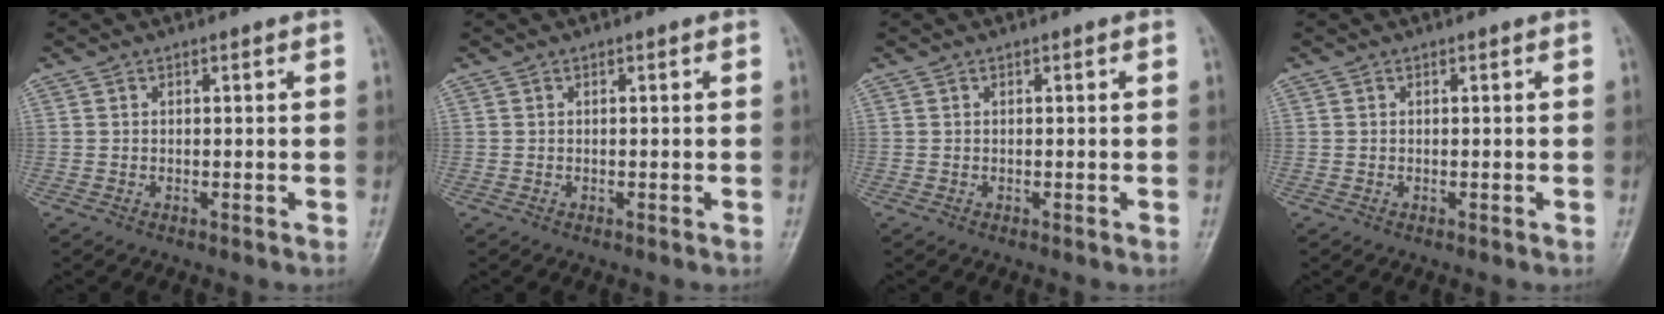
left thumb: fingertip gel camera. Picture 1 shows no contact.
{"total": 0.0}
{"total": 0.0}
{"total": 0.0}